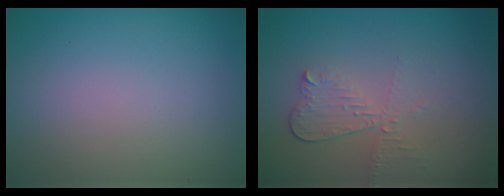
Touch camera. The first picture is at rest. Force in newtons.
{"total": 3.0, "press": 2.6, "slide": 1.4}